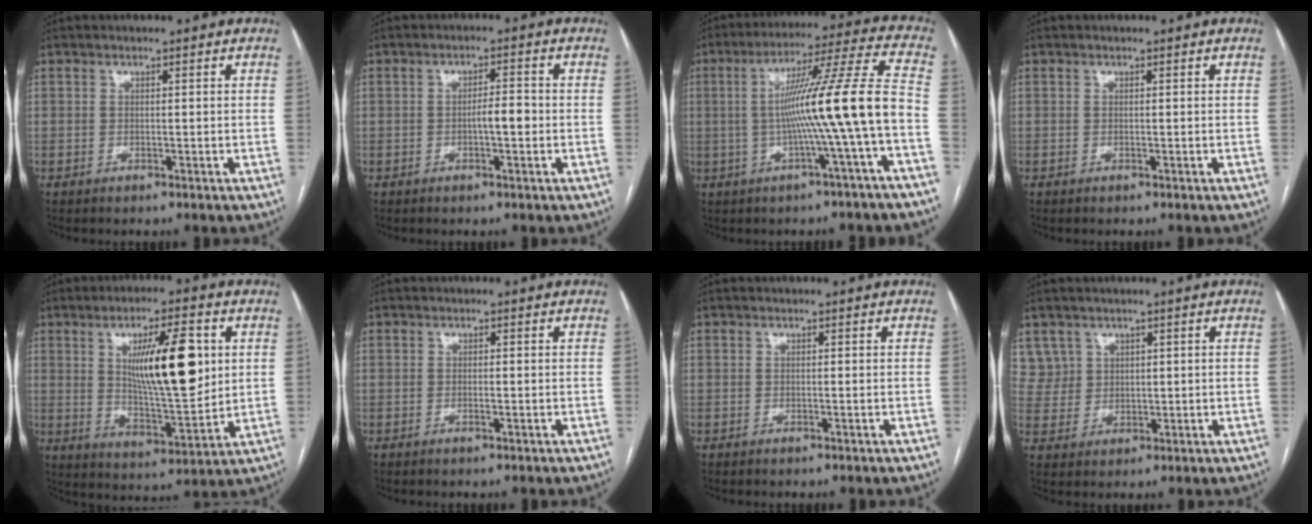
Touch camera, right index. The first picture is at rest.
{"total": 3.1, "force": [-0.7, 0.7, 2.9], "torque": [-0.046, 0.004, -0.011]}
{"total": 14.3, "force": [-2.6, -2.0, 13.9], "torque": [-0.222, 0.019, -0.043]}
{"total": 0.0}
{"total": 14.3, "force": [3.5, 3.1, 13.5], "torque": [-0.227, -0.001, 0.062]}
{"total": 0.8, "force": [-0.2, 0.2, 0.8], "torque": [-0.017, -0.001, -0.003]}
{"total": 0.0}
{"total": 5.1, "force": [2.9, 4.2, -0.2], "torque": [0.013, 0.008, 0.061]}